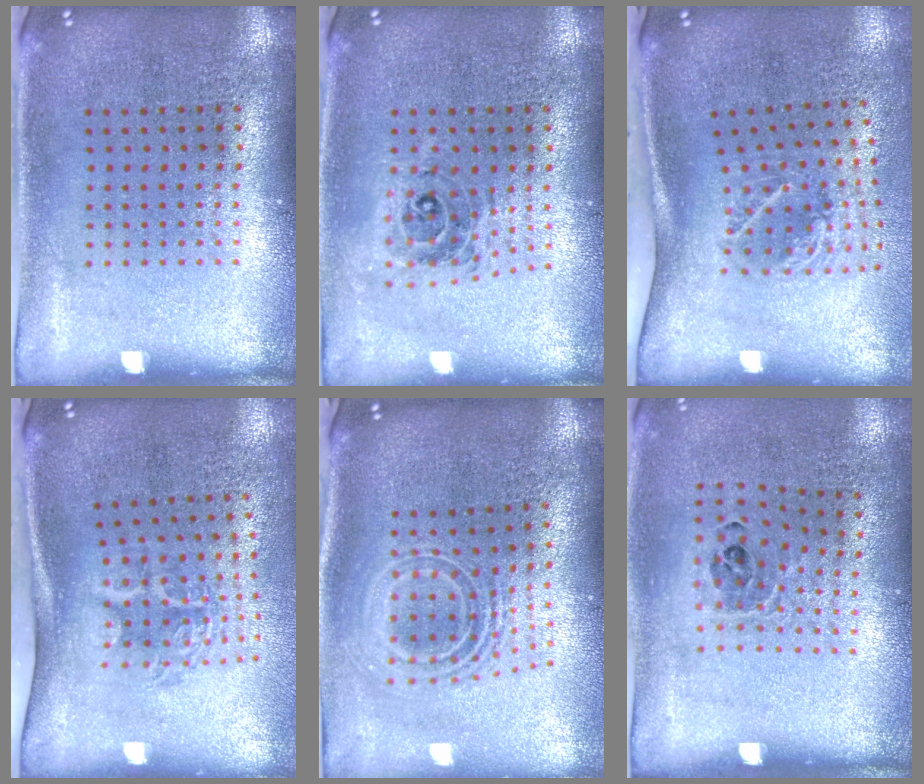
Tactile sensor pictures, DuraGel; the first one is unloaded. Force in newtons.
{"total": 0.7, "press": 0.7, "slide": 0.1}
{"total": 2.1, "press": 1.3, "slide": 1.6}
{"total": 1.9, "press": 1.3, "slide": 1.4}
{"total": 2.3, "press": 1.7, "slide": 1.6}
{"total": 0.9, "press": 0.8, "slide": 0.4}